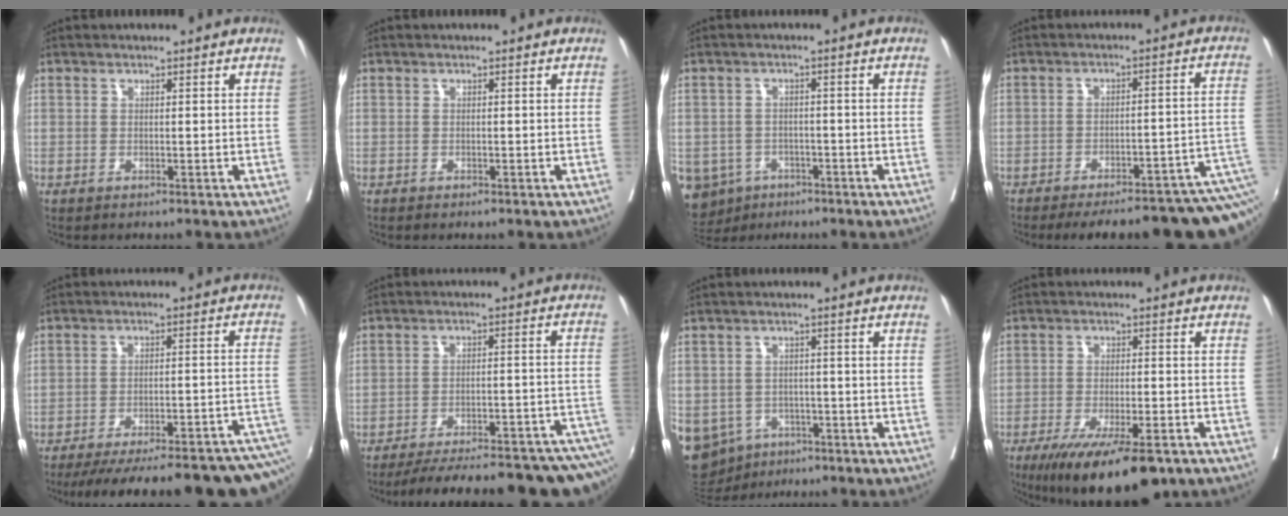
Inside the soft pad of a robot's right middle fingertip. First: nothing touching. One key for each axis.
{"total": 0.9, "fx": -0.7, "fy": 0.3, "fz": 0.4, "tx": -0.008, "ty": -0.001, "tz": -0.010}
{"total": 9.8, "fx": -5.7, "fy": 7.7, "fz": 2.3, "tx": -0.065, "ty": -0.002, "tz": -0.078}
{"total": 20.3, "fx": -15.0, "fy": 4.6, "fz": 12.9, "tx": -0.116, "ty": 0.015, "tz": -0.183}
{"total": 25.6, "fx": -21.5, "fy": 2.8, "fz": 13.7, "tx": -0.140, "ty": -0.013, "tz": -0.280}
{"total": 25.6, "fx": -22.4, "fy": 2.4, "fz": 12.1, "tx": -0.119, "ty": -0.006, "tz": -0.293}
{"total": 15.7, "fx": -7.2, "fy": 12.7, "fz": 5.7, "tx": -0.170, "ty": 0.003, "tz": -0.091}
{"total": 13.6, "fx": -9.4, "fy": 3.1, "fz": 9.4, "tx": -0.134, "ty": -0.025, "tz": -0.146}